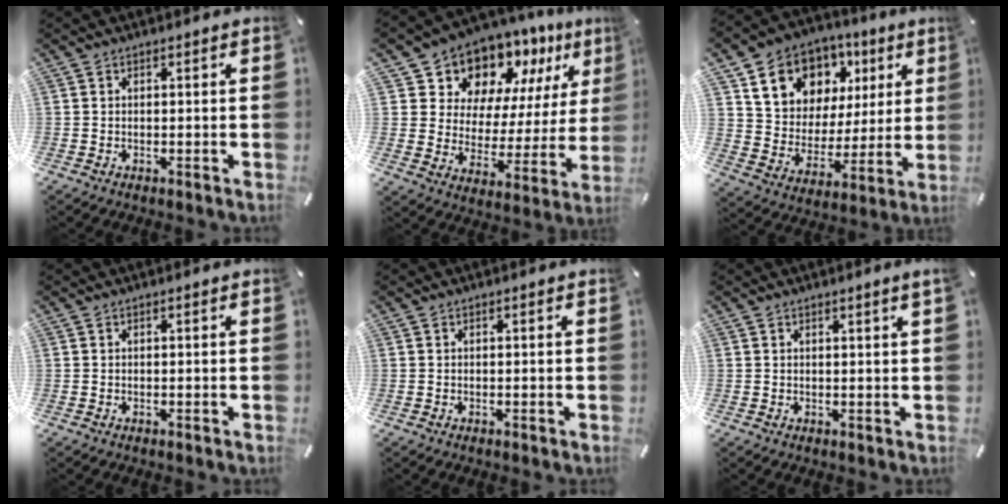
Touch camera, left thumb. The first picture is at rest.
{"total": 11.8, "force": [10.5, 5.5, 0.3], "torque": [-0.023, -0.120, 0.187]}
{"total": 13.9, "force": [7.7, 11.0, 3.6], "torque": [-0.072, -0.048, 0.147]}
{"total": 0.0}
{"total": 0.0}
{"total": 1.1, "force": [0.8, -0.1, 0.8], "torque": [-0.015, -0.002, 0.014]}